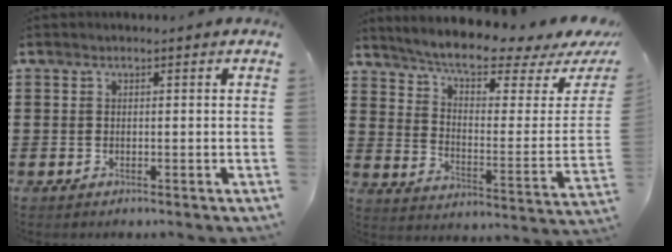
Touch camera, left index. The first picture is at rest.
{"total": 7.3, "force": [6.1, 0.4, 4.0], "torque": [-0.089, -0.051, 0.099]}